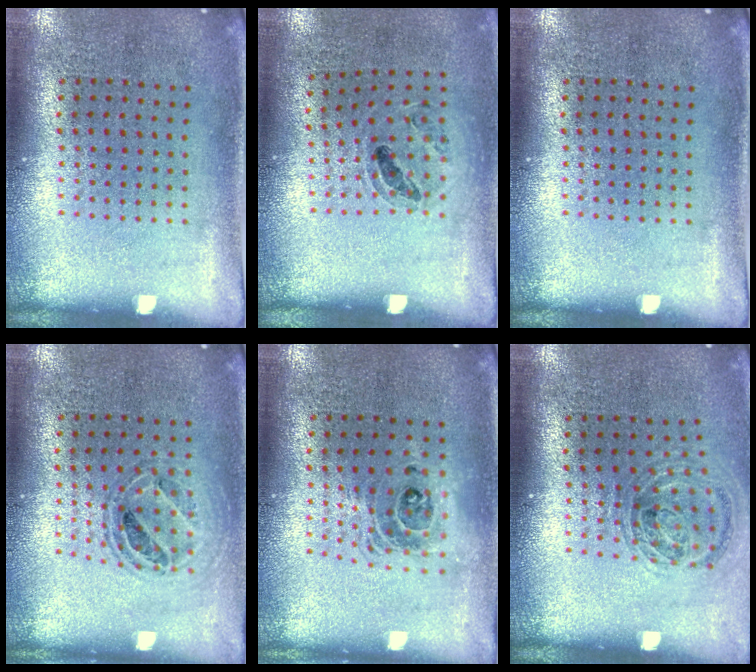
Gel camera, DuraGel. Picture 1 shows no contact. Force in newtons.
{"total": 0.9, "press": 0.8, "slide": 0.3}
{"total": 0.0}
{"total": 0.8, "press": 0.8, "slide": 0.2}
{"total": 1.5, "press": 1.2, "slide": 0.8}
{"total": 1.1, "press": 1.0, "slide": 0.3}